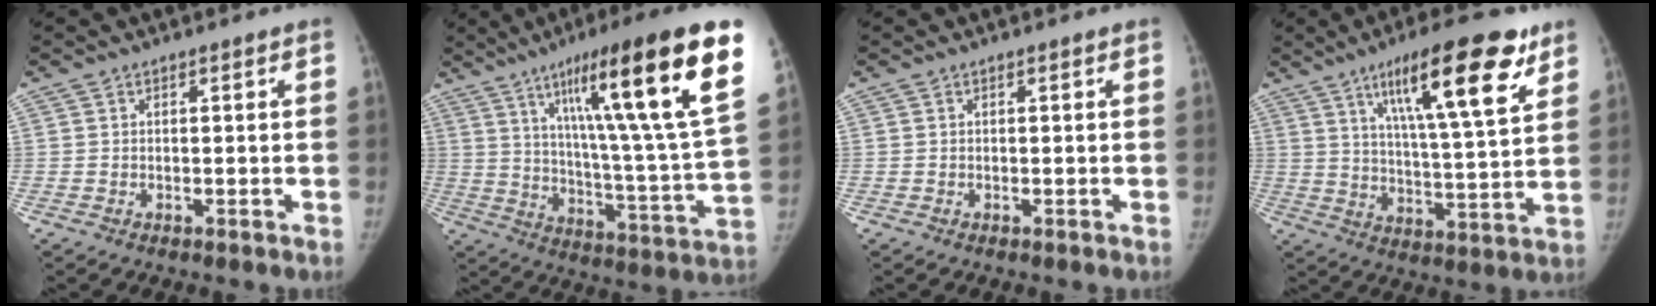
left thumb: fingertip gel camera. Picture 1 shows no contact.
{"total": 28.8, "force": [14.2, 3.5, 24.8], "torque": [-0.362, -0.039, 0.221]}
{"total": 0.0}
{"total": 20.1, "force": [10.9, 4.7, 16.2], "torque": [-0.225, -0.039, 0.173]}